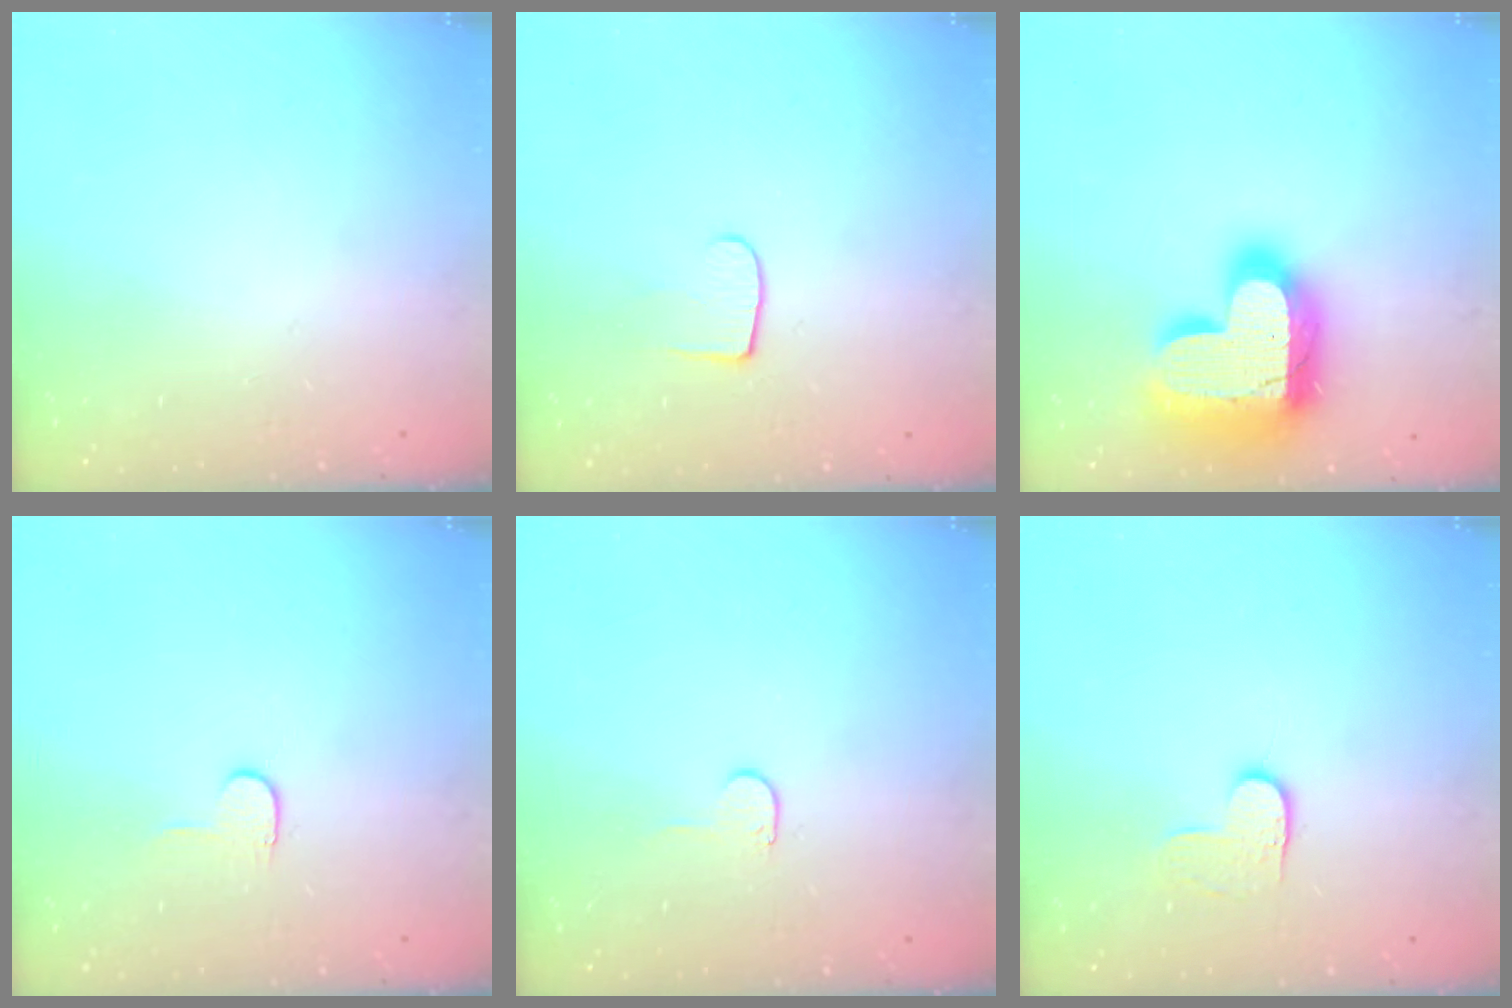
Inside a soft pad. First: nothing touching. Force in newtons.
{"total": 6.1, "press": 6.0, "slide": 0.6}
{"total": 26.7, "press": 26.6, "slide": 1.8}
{"total": 3.6, "press": 3.6, "slide": 0.4}
{"total": 4.5, "press": 4.5, "slide": 0.5}
{"total": 4.0, "press": 3.9, "slide": 0.4}